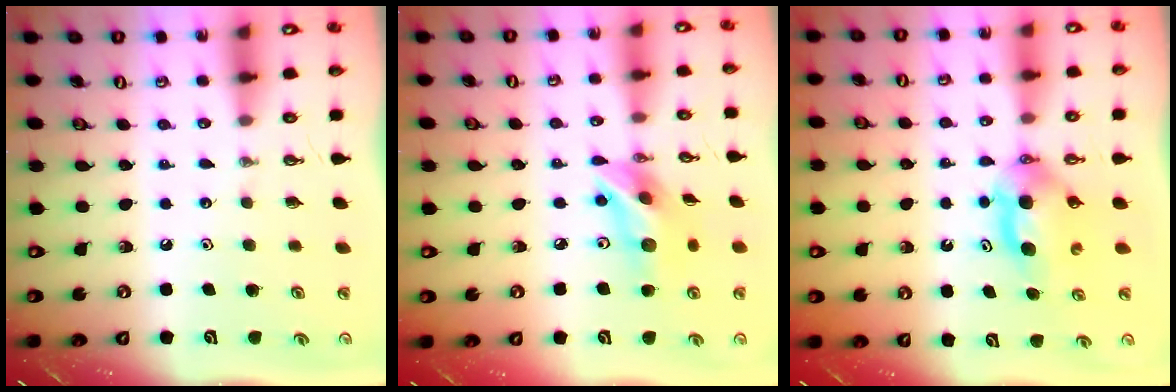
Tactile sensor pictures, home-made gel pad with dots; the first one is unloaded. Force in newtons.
{"total": 14.6, "press": 14.2, "slide": 3.4}
{"total": 9.0, "press": 4.8, "slide": 7.6}